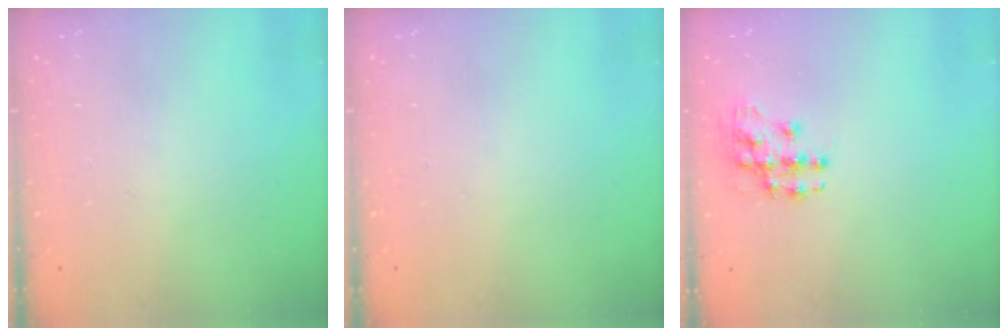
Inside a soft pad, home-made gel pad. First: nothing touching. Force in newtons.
{"total": 0.0}
{"total": 10.9, "press": 10.9, "slide": 0.8}